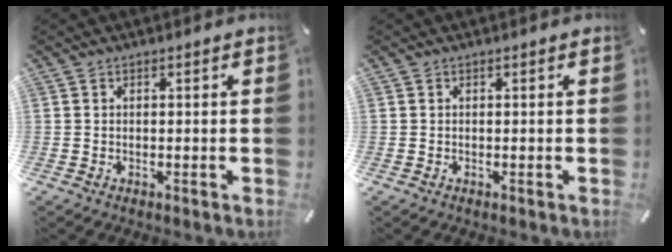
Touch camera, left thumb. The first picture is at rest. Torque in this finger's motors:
{"motor_torque": [-0.07, 0.12, -0.01, -0.03, 0.00]}